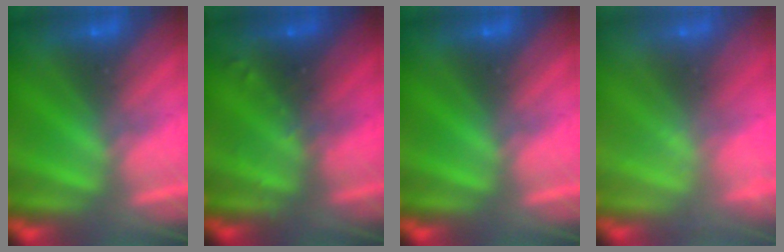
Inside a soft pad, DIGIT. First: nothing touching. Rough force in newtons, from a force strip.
{"total": 2.9}
{"total": 0.0}
{"total": 2.2}